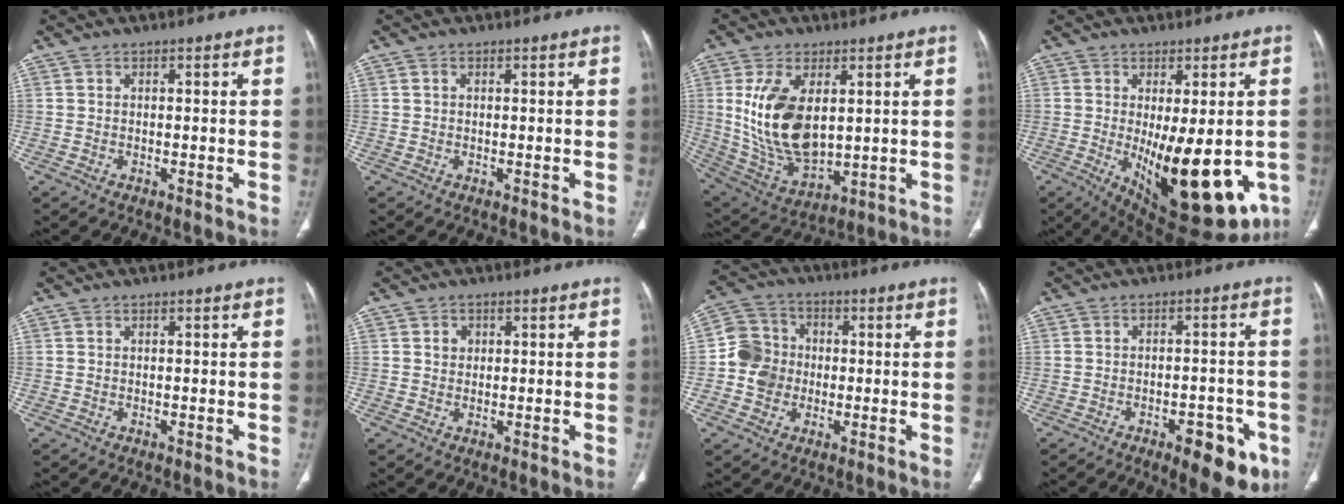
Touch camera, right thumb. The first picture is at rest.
{"total": 0.7, "force": [0.2, 0.5, 0.4], "torque": [-0.010, 0.003, 0.005]}
{"total": 16.7, "force": [2.9, 9.3, 13.6], "torque": [-0.251, -0.021, 0.077]}
{"total": 19.3, "force": [-4.0, 7.5, 17.3], "torque": [-0.220, -0.031, -0.030]}
{"total": 0.0}
{"total": 1.9, "force": [0.6, 1.7, 0.8], "torque": [-0.004, -0.001, 0.009]}
{"total": 8.8, "force": [-0.9, 8.2, 3.2], "torque": [-0.038, 0.024, -0.024]}
{"total": 10.2, "force": [-5.0, 4.4, 7.7], "torque": [-0.071, 0.019, -0.058]}